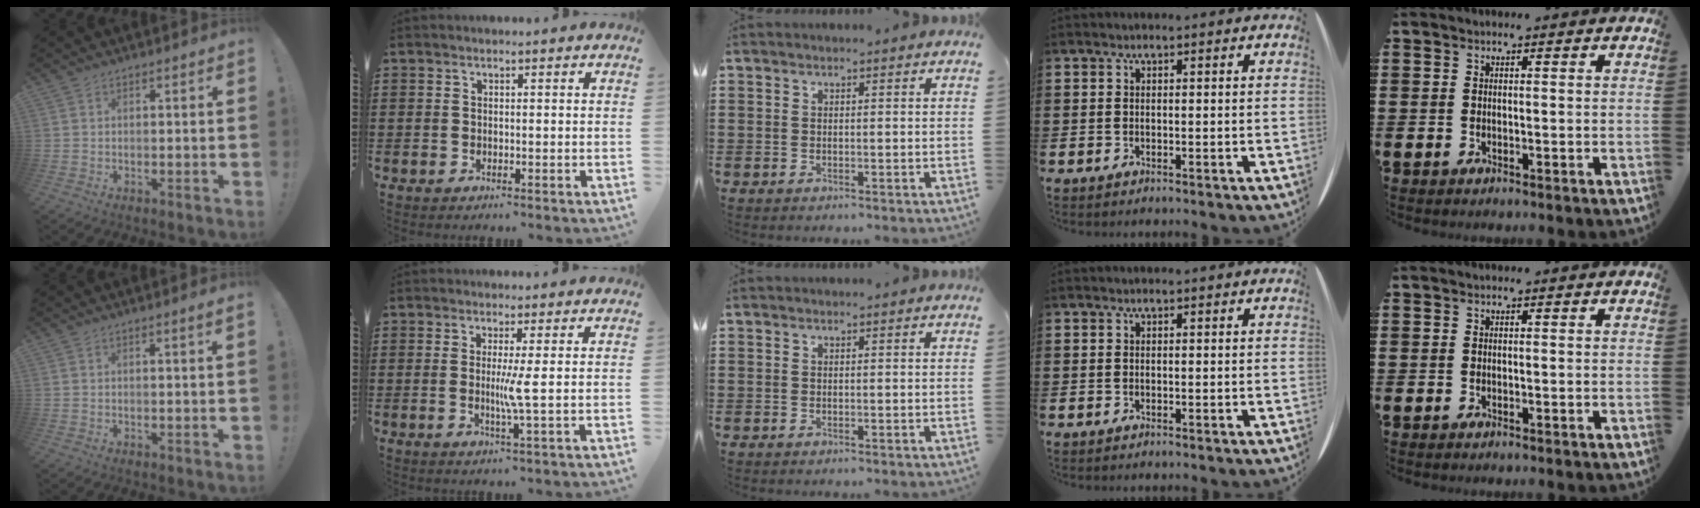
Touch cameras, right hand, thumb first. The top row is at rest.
{"thumb": {"total": 1.5, "force": [0.6, -0.2, 1.4], "torque": [-0.010, -0.007, 0.006]}, "index": {"total": 3.7, "force": [-0.1, -0.7, 3.7], "torque": [-0.066, -0.012, -0.005]}}